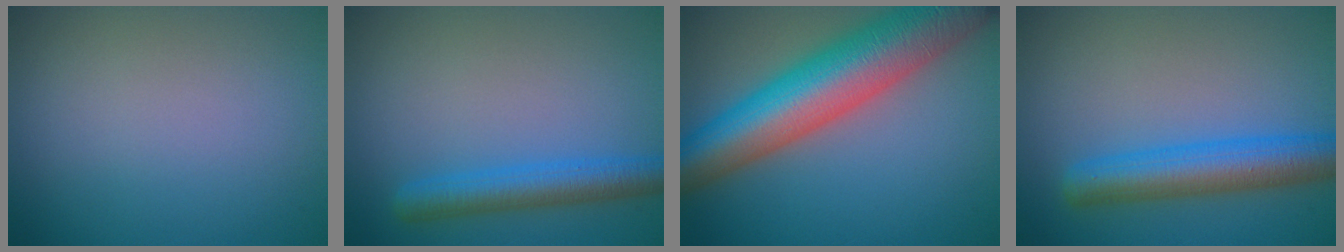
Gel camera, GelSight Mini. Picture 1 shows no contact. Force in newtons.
{"total": 3.8, "press": 3.8, "slide": 0.2}
{"total": 11.7, "press": 11.7, "slide": 0.4}
{"total": 5.7, "press": 5.7, "slide": 0.1}